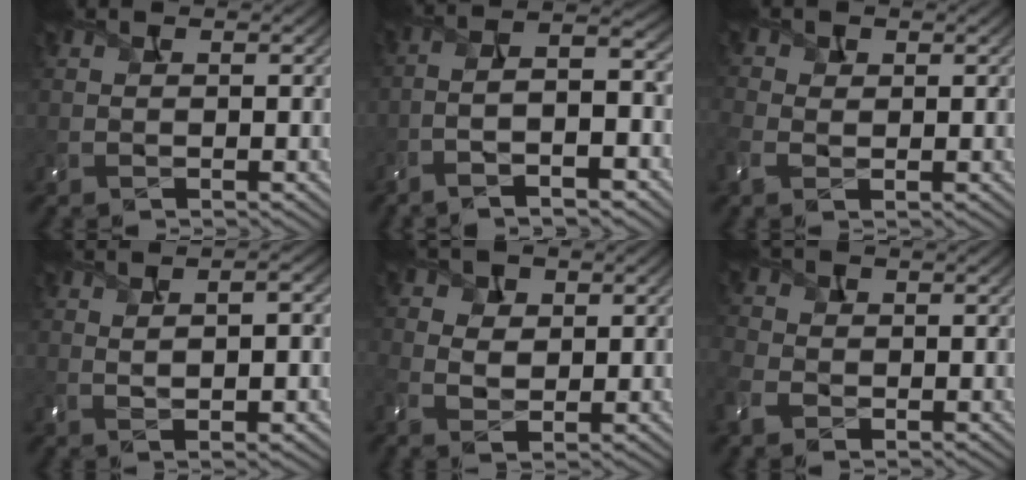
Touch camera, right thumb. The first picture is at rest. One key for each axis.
{"total": 8.4, "fx": -3.8, "fy": 2.3, "fz": 7.2, "tx": -0.116, "ty": 0.013, "tz": -0.067}
{"total": 2.9, "fx": -0.1, "fy": 2.2, "fz": 1.9, "tx": -0.055, "ty": 0.000, "tz": -0.008}
{"total": 6.1, "fx": 1.0, "fy": 1.8, "fz": 5.7, "tx": -0.078, "ty": 0.016, "tz": 0.015}
{"total": 3.4, "fx": 0.8, "fy": 2.4, "fz": 2.3, "tx": -0.052, "ty": 0.002, "tz": 0.013}
{"total": 4.2, "fx": -1.5, "fy": 3.2, "fz": 2.3, "tx": -0.073, "ty": -0.007, "tz": -0.037}